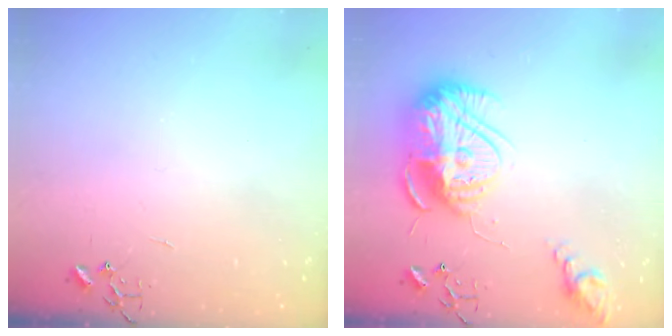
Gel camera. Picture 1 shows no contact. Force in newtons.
{"total": 18.7, "press": 18.6, "slide": 1.7}